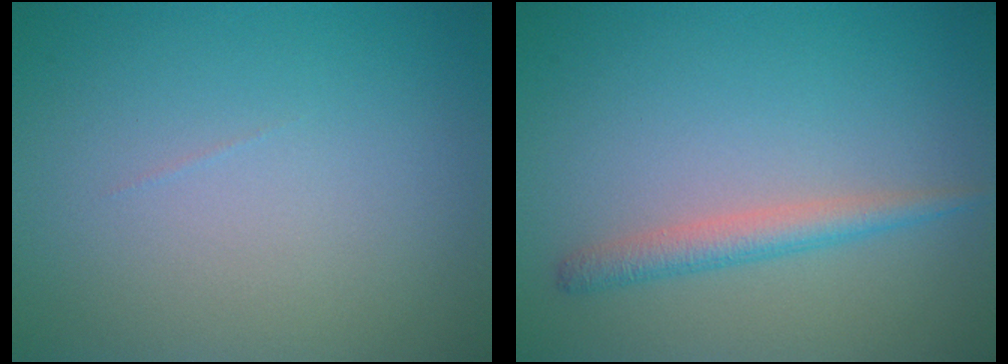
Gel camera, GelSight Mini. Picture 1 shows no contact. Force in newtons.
{"total": 2.2, "press": 2.2, "slide": 0.1}